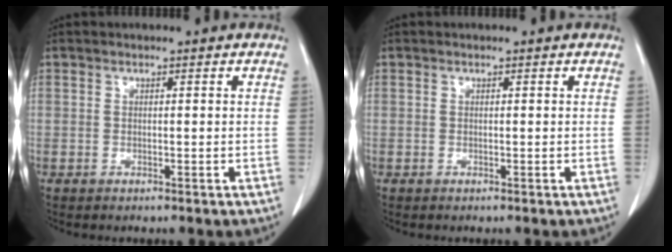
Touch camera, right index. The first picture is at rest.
{"total": 0.0}